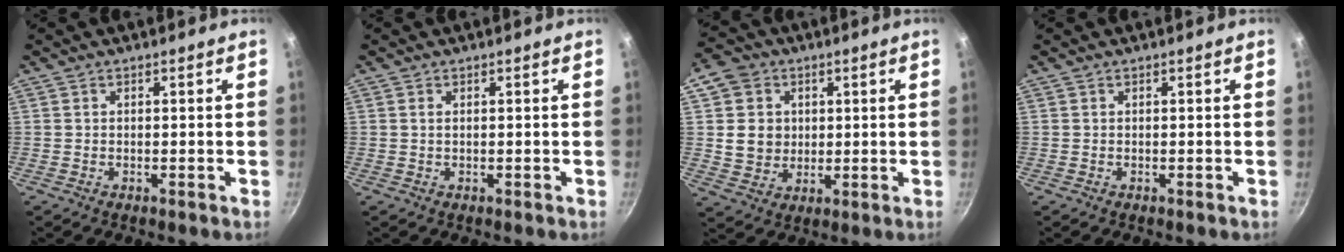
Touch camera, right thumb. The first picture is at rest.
{"total": 0.8, "force": [0.2, 0.4, 0.6], "torque": [-0.012, 0.001, 0.003]}
{"total": 9.1, "force": [2.0, 8.1, 3.4], "torque": [-0.021, -0.004, 0.038]}
{"total": 0.0}